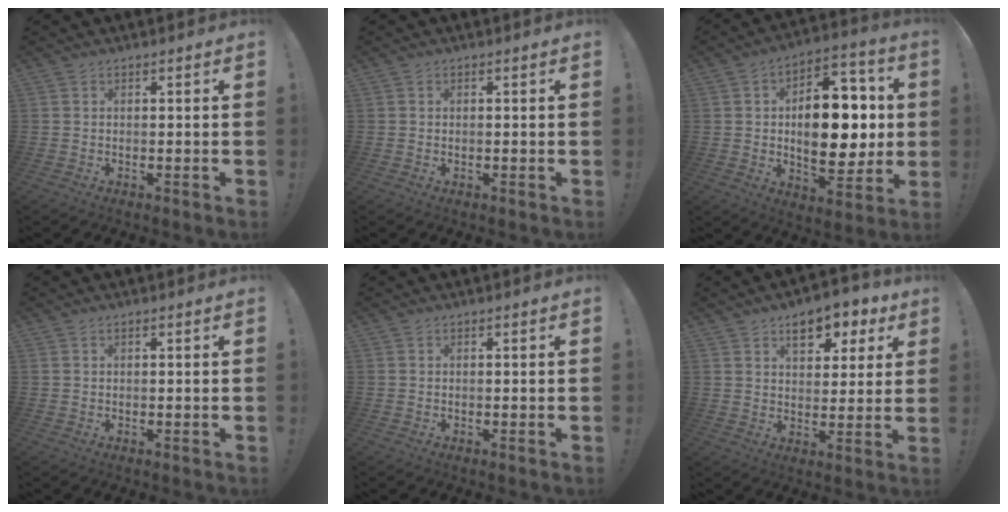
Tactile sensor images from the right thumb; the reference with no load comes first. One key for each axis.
{"total": 0.0}
{"total": 21.0, "fx": 1.0, "fy": 12.2, "fz": 17.1, "tx": -0.246, "ty": 0.008, "tz": 0.025}
{"total": 0.0}
{"total": 0.0}
{"total": 9.3, "fx": 5.2, "fy": 5.5, "fz": 5.4, "tx": -0.062, "ty": -0.030, "tz": 0.091}